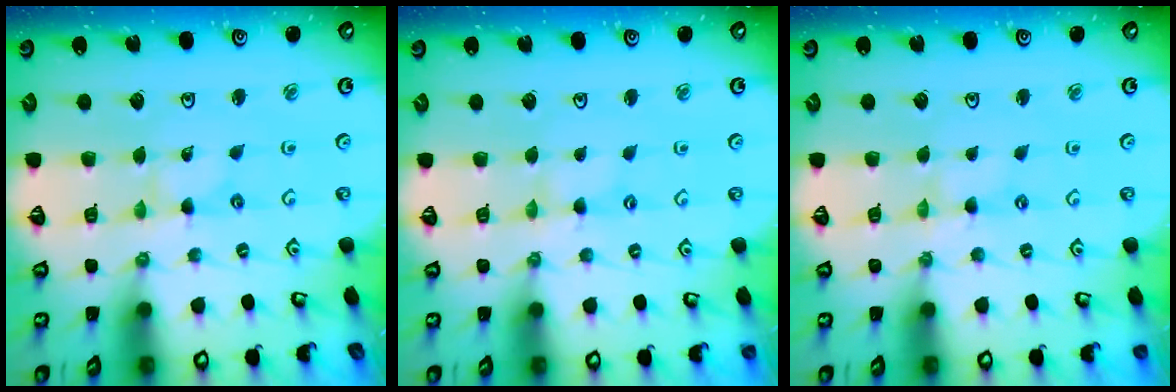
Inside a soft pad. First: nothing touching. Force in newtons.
{"total": 0.9, "press": 0.8, "slide": 0.2}
{"total": 0.0}